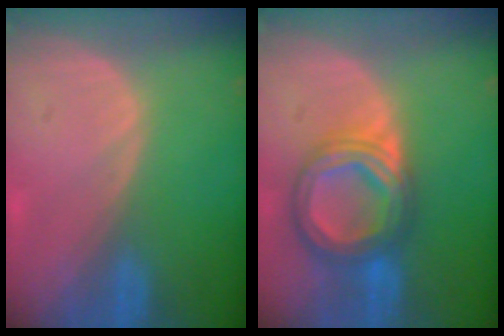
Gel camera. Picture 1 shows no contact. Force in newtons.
{"total": 8.7, "press": 8.6, "slide": 0.8}